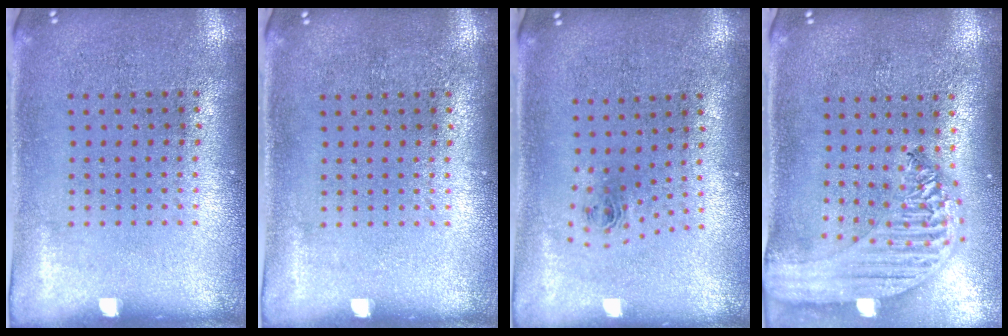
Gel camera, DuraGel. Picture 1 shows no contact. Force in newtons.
{"total": 0.0}
{"total": 0.8, "press": 0.3, "slide": 0.7}
{"total": 2.4, "press": 2.1, "slide": 1.1}